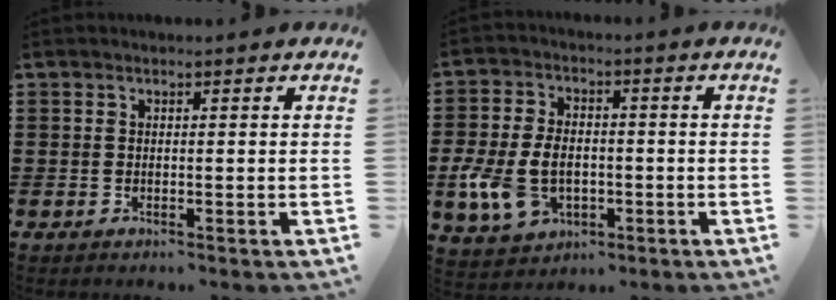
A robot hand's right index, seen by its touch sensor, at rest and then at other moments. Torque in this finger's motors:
{"motor_torque": [1.35, 0.79, 0.64, 0.21]}